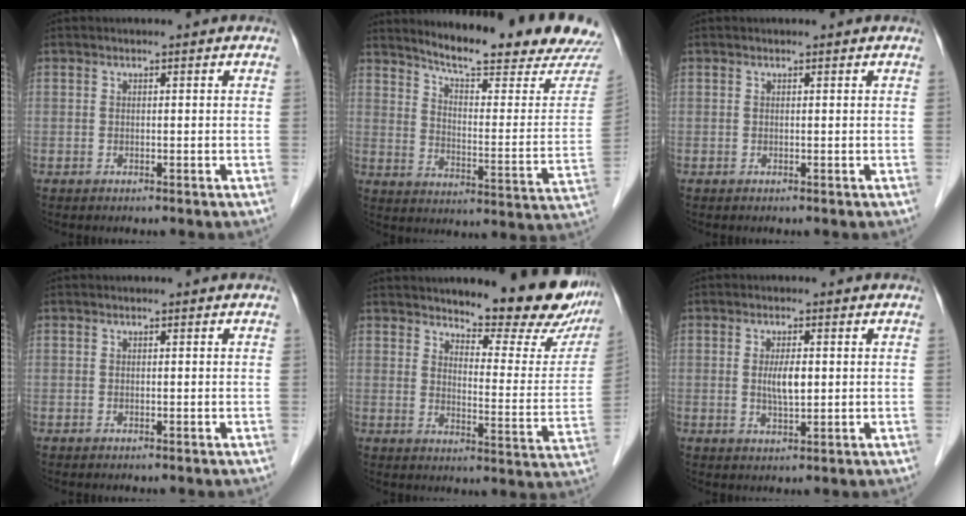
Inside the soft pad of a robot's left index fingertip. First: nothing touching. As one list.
[{"total": 20.4, "force": [19.0, 0.4, 7.6], "torque": [-0.113, -0.089, 0.246]}, {"total": 0.0}, {"total": 0.0}, {"total": 15.6, "force": [13.6, 3.3, 6.9], "torque": [-0.073, -0.055, 0.158]}, {"total": 3.5, "force": [0.1, 0.9, 3.4], "torque": [-0.062, -0.005, 0.004]}]